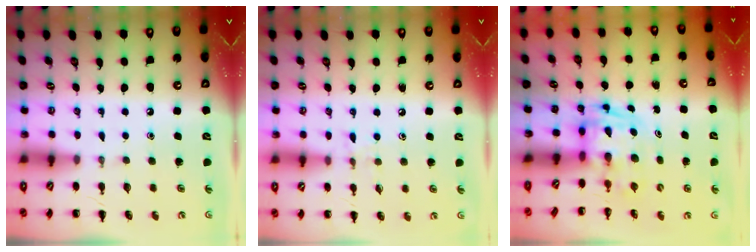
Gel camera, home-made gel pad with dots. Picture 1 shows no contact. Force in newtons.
{"total": 6.7, "press": 6.3, "slide": 2.3}
{"total": 2.8, "press": 2.8, "slide": 0.5}